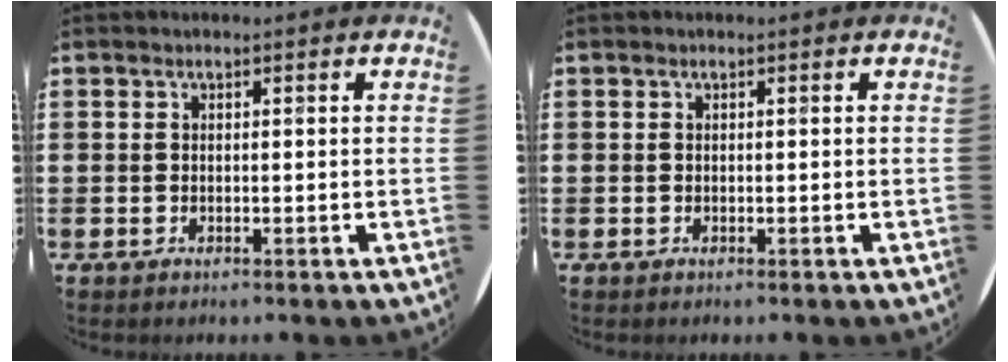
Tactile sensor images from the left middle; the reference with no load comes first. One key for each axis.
{"total": 0.0}